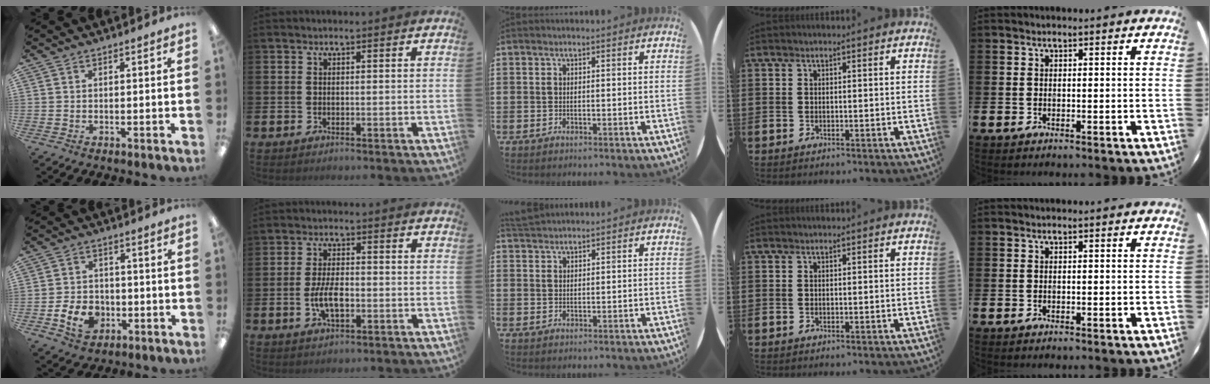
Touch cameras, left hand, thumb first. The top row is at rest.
{"thumb": {"total": 8.0, "force": [-2.8, 6.0, 4.5], "torque": [-0.088, 0.013, -0.049]}, "index": {"total": 4.9, "force": [-1.0, 2.2, 4.3], "torque": [-0.074, 0.001, -0.019]}, "middle": {"total": 1.5, "force": [1.5, 0.1, 0.0], "torque": [-0.002, 0.002, 0.030]}}